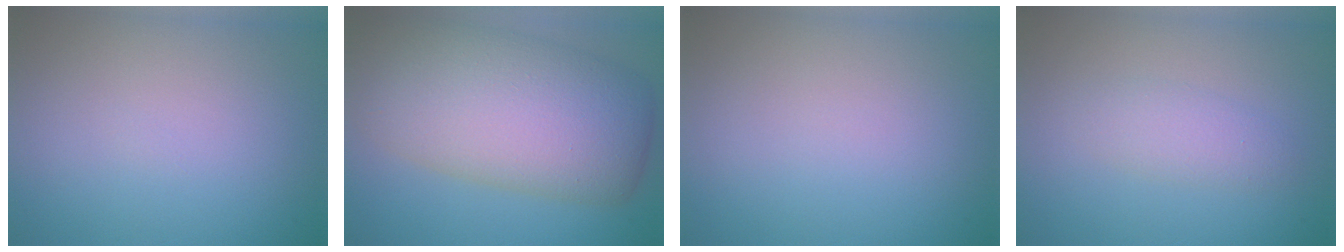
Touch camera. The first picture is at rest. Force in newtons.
{"total": 12.0, "press": 12.0, "slide": 0.5}
{"total": 0.0}
{"total": 2.1, "press": 2.1, "slide": 0.1}